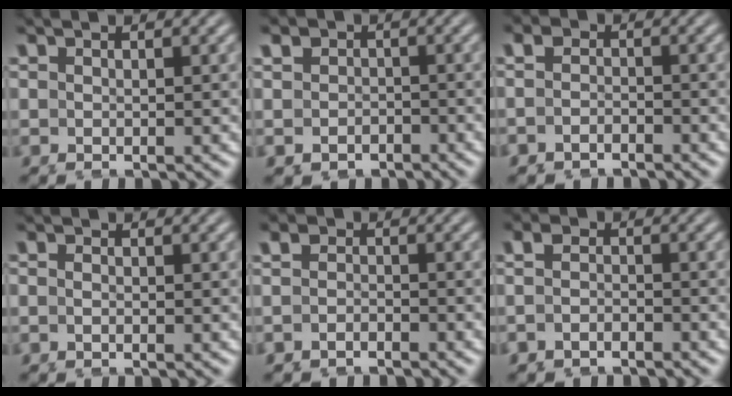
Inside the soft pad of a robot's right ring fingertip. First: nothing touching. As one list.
[{"total": 5.0, "force": [-1.7, 4.5, 1.5], "torque": [-0.038, -0.022, -0.032]}, {"total": 2.8, "force": [-2.3, 1.5, 0.5], "torque": [-0.021, -0.021, -0.040]}, {"total": 1.2, "force": [-1.1, 0.6, 0.2], "torque": [-0.017, -0.012, -0.020]}, {"total": 2.8, "force": [-2.3, 1.6, 0.3], "torque": [-0.017, -0.020, -0.039]}, {"total": 2.9, "force": [-2.4, 1.5, 0.8], "torque": [-0.025, -0.019, -0.041]}]